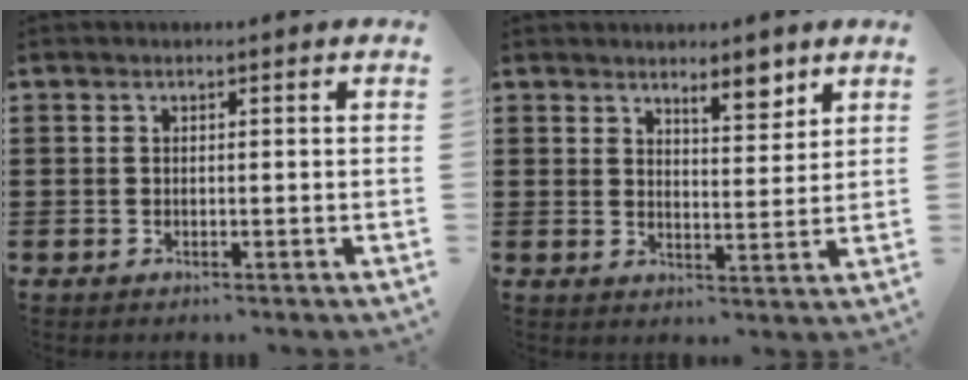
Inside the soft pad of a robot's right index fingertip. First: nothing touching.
{"total": 4.9, "force": [4.0, 1.4, 2.5], "torque": [-0.032, -0.011, 0.066]}